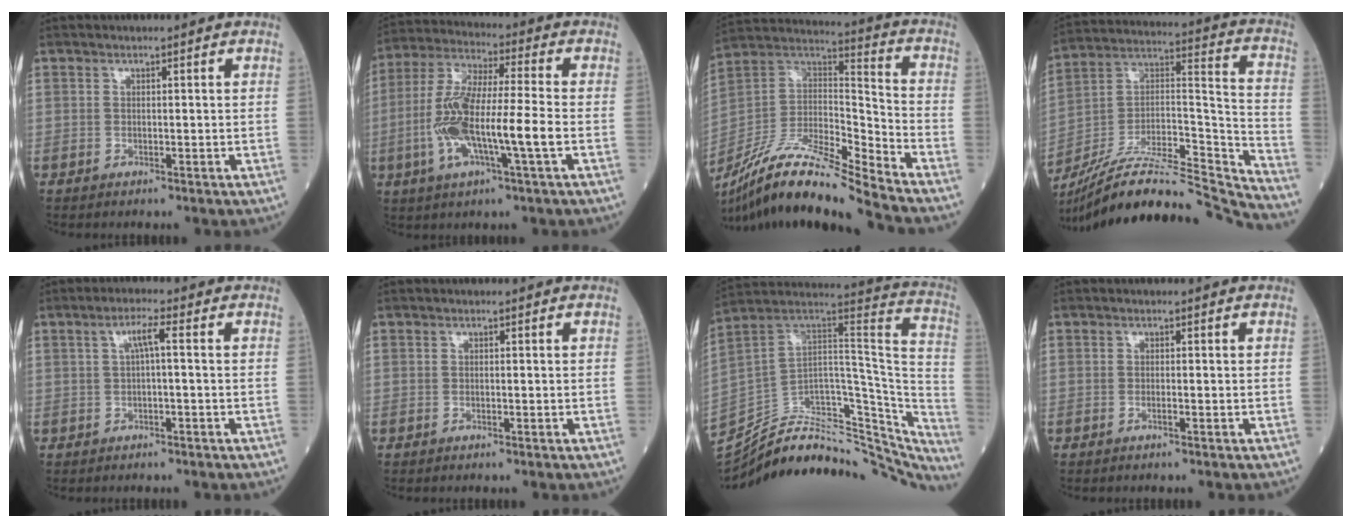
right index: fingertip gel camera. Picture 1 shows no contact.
{"total": 13.9, "force": [-3.2, 1.4, 13.5], "torque": [-0.278, 0.006, -0.063]}
{"total": 17.9, "force": [-15.2, 0.5, 9.4], "torque": [-0.188, 0.015, -0.284]}
{"total": 25.4, "force": [-23.5, 1.3, 9.4], "torque": [-0.153, 0.016, -0.382]}
{"total": 2.8, "force": [0.3, 0.2, 2.8], "torque": [-0.051, 0.011, 0.006]}
{"total": 0.0}
{"total": 37.0, "force": [-31.0, 12.5, 15.9], "torque": [-0.247, 0.007, -0.419]}
{"total": 0.7, "force": [-0.4, 0.0, 0.6], "torque": [-0.013, 0.000, -0.006]}